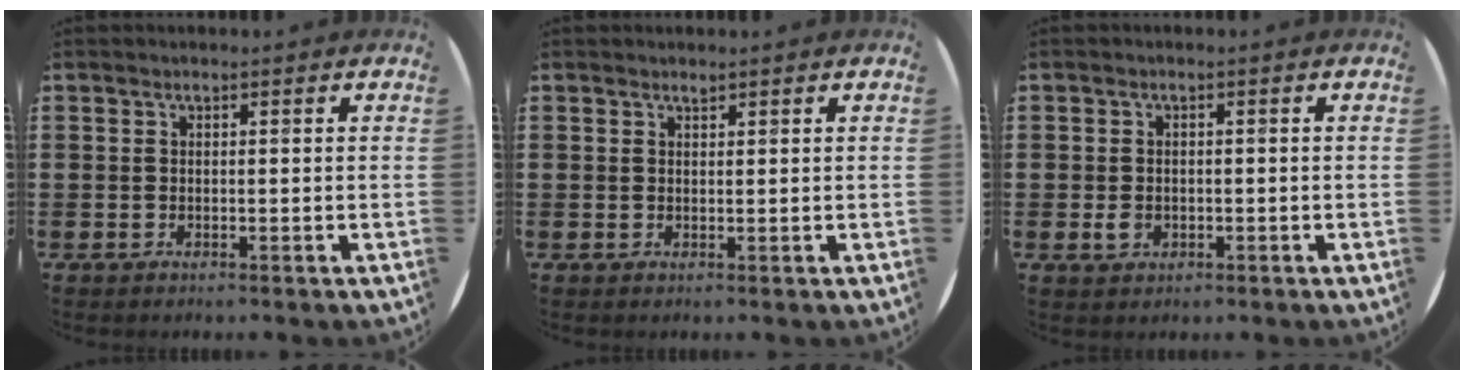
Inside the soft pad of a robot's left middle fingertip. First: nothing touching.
{"total": 0.5, "force": [0.5, 0.0, 0.1], "torque": [-0.002, 0.001, 0.010]}
{"total": 1.5, "force": [-0.3, 1.1, 1.0], "torque": [-0.020, 0.005, -0.007]}